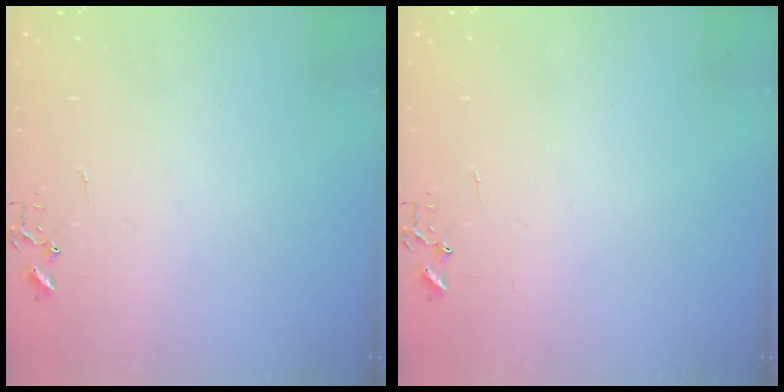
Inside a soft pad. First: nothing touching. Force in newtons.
{"total": 0.0}